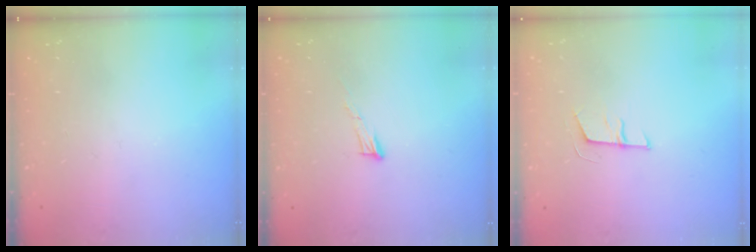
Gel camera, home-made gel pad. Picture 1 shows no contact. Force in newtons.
{"total": 5.7, "press": 5.7, "slide": 0.3}
{"total": 5.7, "press": 5.6, "slide": 1.0}